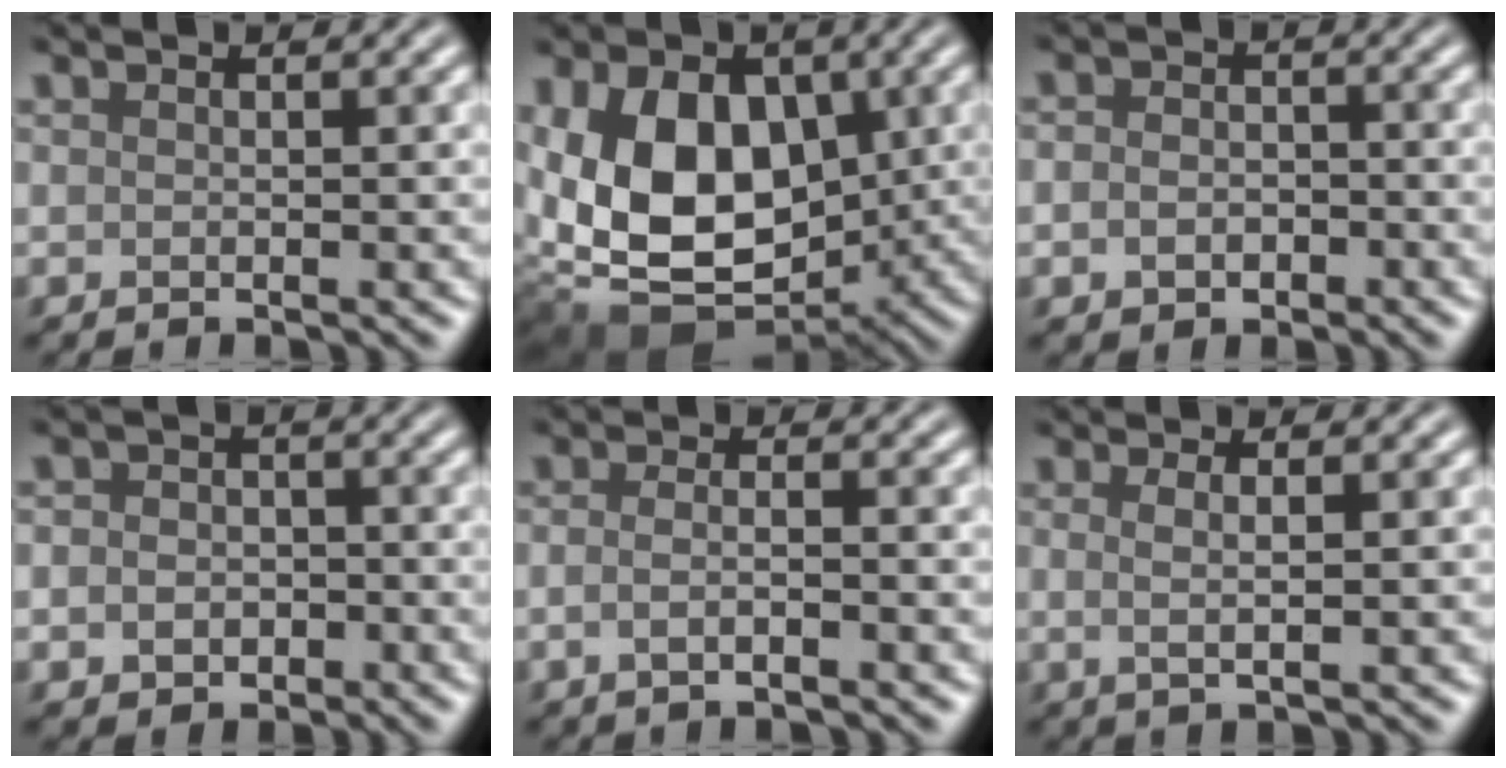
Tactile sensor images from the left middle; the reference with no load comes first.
{"total": 13.3, "force": [0.0, 8.9, 9.9], "torque": [-0.196, -0.011, -0.009]}
{"total": 2.4, "force": [-0.8, 1.8, 1.3], "torque": [-0.011, -0.003, -0.021]}
{"total": 3.5, "force": [-0.8, 3.0, 1.6], "torque": [-0.001, -0.002, -0.029]}
{"total": 2.3, "force": [-0.9, 0.9, 2.0], "torque": [-0.028, -0.002, -0.018]}
{"total": 1.9, "force": [0.3, 0.6, 1.8], "torque": [-0.031, -0.001, 0.000]}